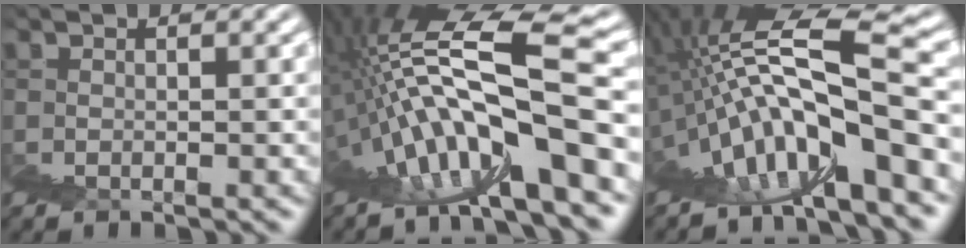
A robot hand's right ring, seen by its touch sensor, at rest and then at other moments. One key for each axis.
{"total": 11.4, "fx": 4.4, "fy": 2.0, "fz": 10.3, "tx": -0.174, "ty": 0.050, "tz": 0.058}
{"total": 11.4, "fx": 3.7, "fy": 2.7, "fz": 10.4, "tx": -0.167, "ty": 0.047, "tz": 0.047}